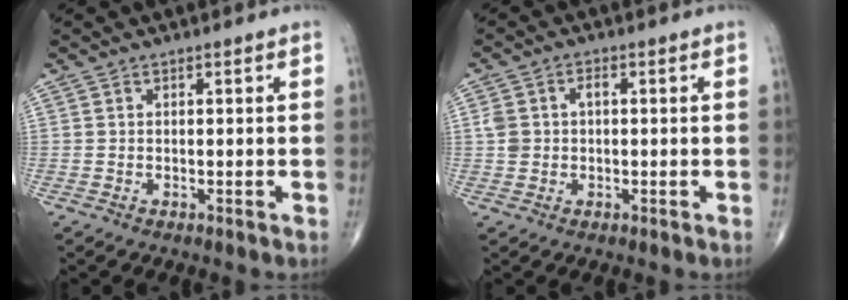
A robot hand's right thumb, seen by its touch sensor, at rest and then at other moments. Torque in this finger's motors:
{"motor_torque": [-0.05, 0.13, 0.29, -0.23, 0.00]}